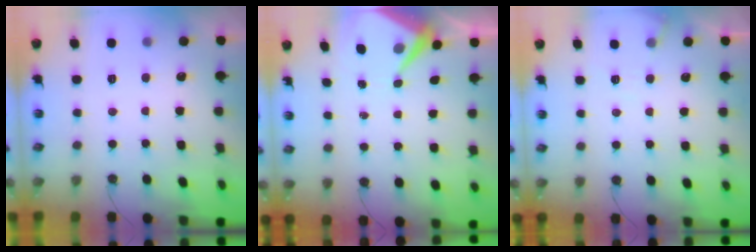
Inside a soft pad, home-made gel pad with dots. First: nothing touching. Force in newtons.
{"total": 5.6, "press": 5.6, "slide": 0.5}
{"total": 4.6, "press": 4.5, "slide": 0.6}